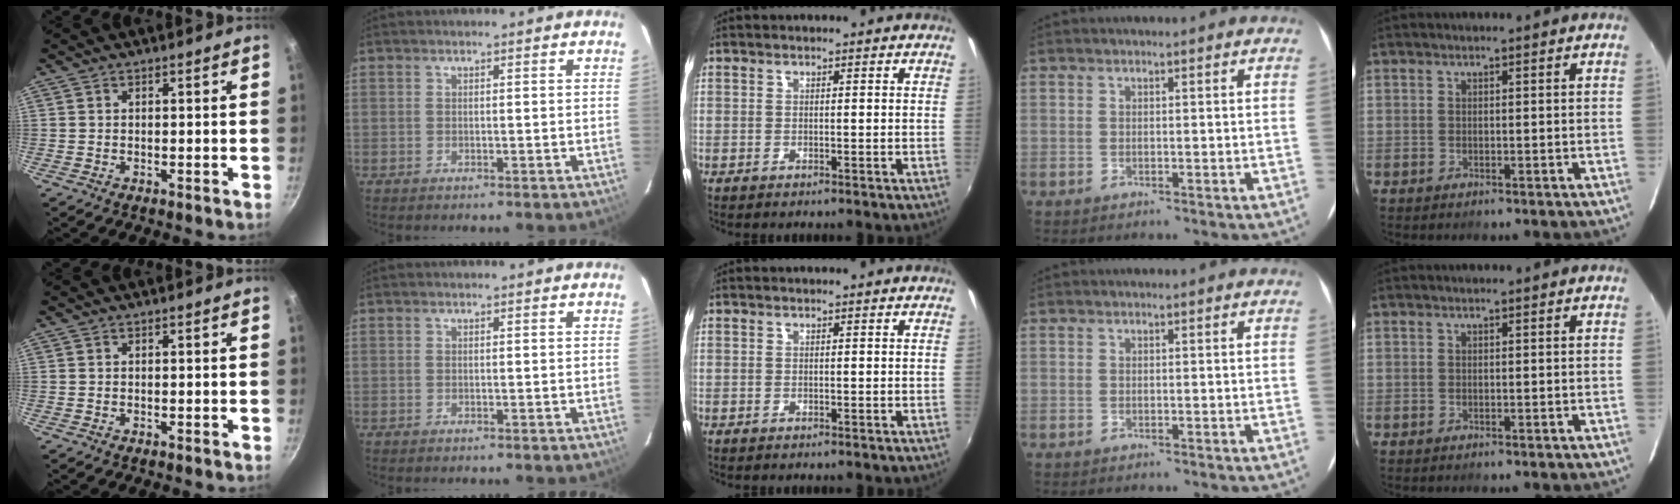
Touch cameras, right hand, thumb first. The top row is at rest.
{}